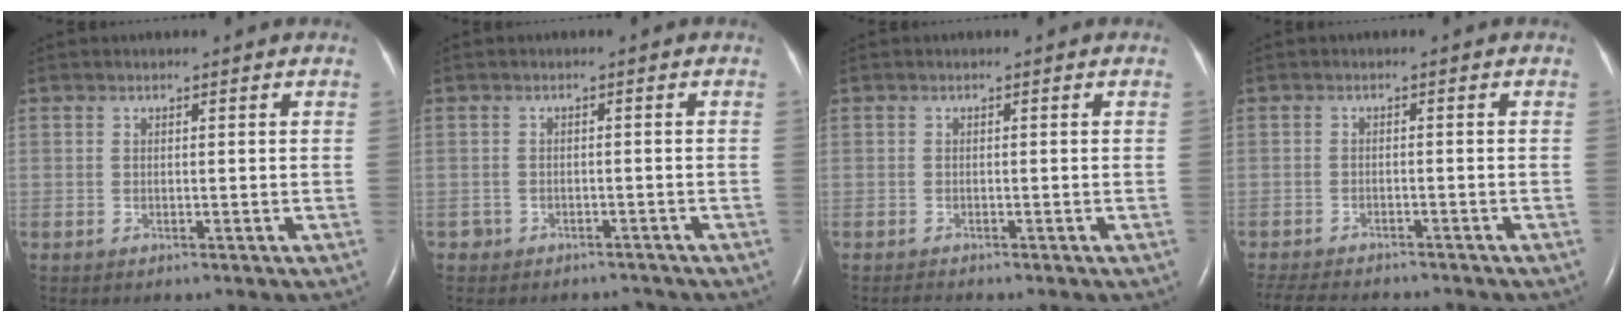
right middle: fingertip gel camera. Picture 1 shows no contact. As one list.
[{"total": 2.4, "force": [-1.9, 1.3, -0.7], "torque": [0.007, 0.007, -0.028]}, {"total": 0.6, "force": [-0.6, -0.1, 0.1], "torque": [-0.009, -0.004, -0.011]}, {"total": 10.4, "force": [-9.2, 2.4, 4.1], "torque": [-0.075, -0.013, -0.131]}]